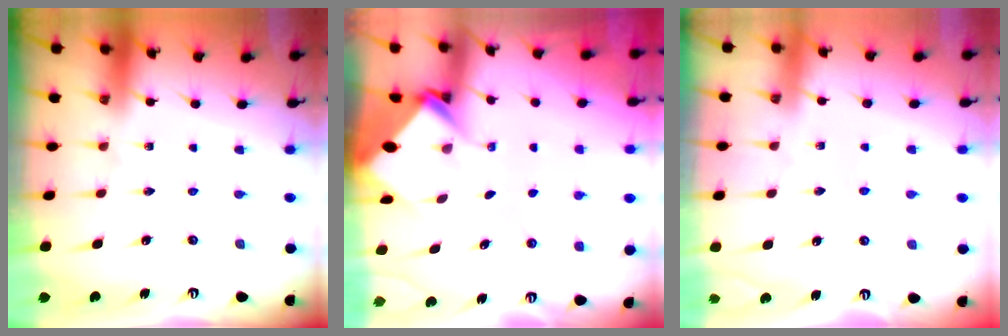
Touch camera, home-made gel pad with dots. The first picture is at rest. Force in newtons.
{"total": 5.5, "press": 5.5, "slide": 0.4}
{"total": 1.3, "press": 1.3, "slide": 0.2}